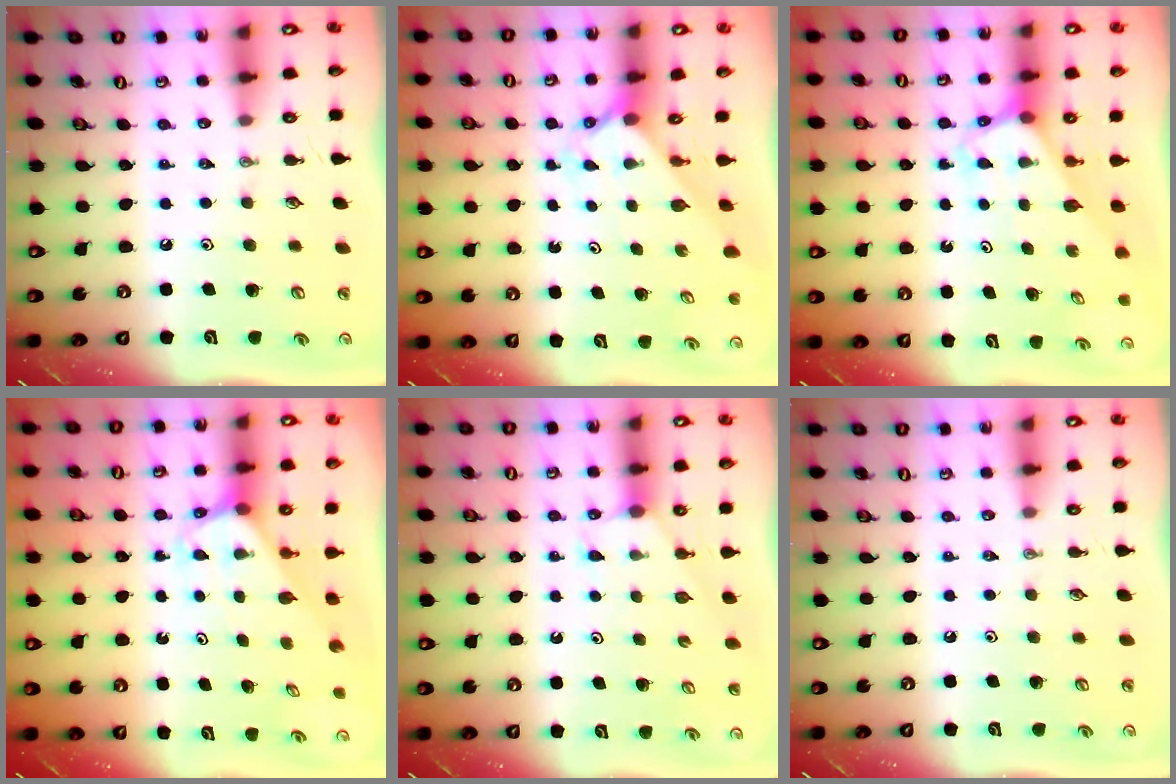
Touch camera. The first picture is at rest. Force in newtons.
{"total": 2.0, "press": 2.0, "slide": 0.2}
{"total": 3.2, "press": 3.2, "slide": 0.2}
{"total": 2.4, "press": 2.4, "slide": 0.2}
{"total": 2.9, "press": 2.9, "slide": 0.3}
{"total": 0.0}